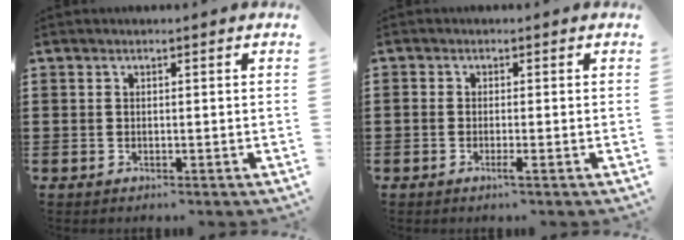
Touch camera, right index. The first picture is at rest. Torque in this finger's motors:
{"motor_torque": [0.30, 0.23, 0.08, 0.02]}